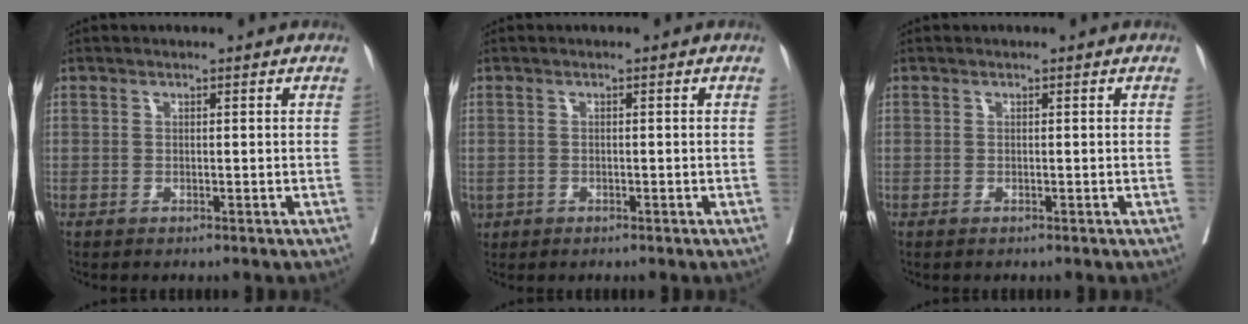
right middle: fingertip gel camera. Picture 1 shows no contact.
{"total": 1.3, "force": [-0.4, 1.1, 0.7], "torque": [-0.018, 0.000, -0.002]}
{"total": 0.0}